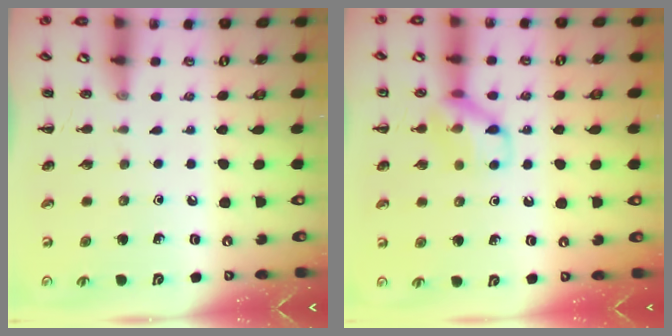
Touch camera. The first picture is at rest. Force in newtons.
{"total": 11.2, "press": 11.1, "slide": 1.2}